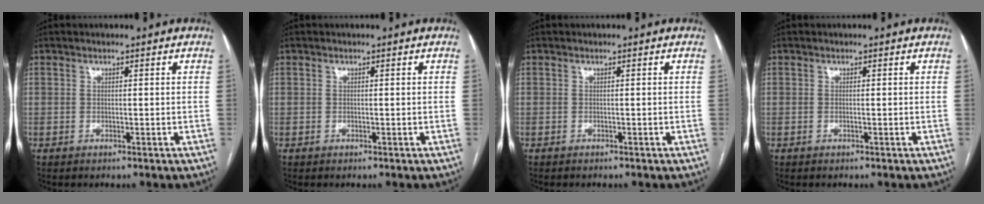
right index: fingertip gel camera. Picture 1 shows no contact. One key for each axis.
{"total": 0.0}
{"total": 0.6, "fx": -0.5, "fy": 0.2, "fz": 0.0, "tx": -0.008, "ty": 0.001, "tz": -0.010}
{"total": 0.0}